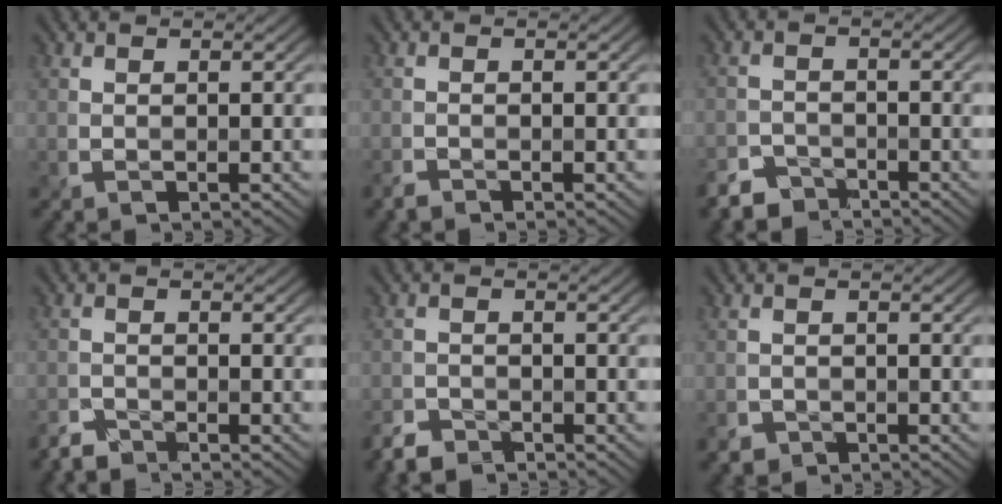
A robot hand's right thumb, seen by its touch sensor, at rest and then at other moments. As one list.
[{"total": 1.3, "force": [-1.3, 0.3, 0.2], "torque": [-0.011, -0.006, -0.026]}, {"total": 3.5, "force": [-3.3, 1.2, 0.3], "torque": [-0.002, -0.003, -0.070]}, {"total": 2.3, "force": [-2.3, 0.1, 0.1], "torque": [-0.003, -0.006, -0.052]}, {"total": 2.8, "force": [-2.6, 0.8, 0.2], "torque": [-0.005, -0.006, -0.057]}, {"total": 1.8, "force": [-1.5, 1.1, 0.0], "torque": [-0.002, -0.011, -0.030]}]